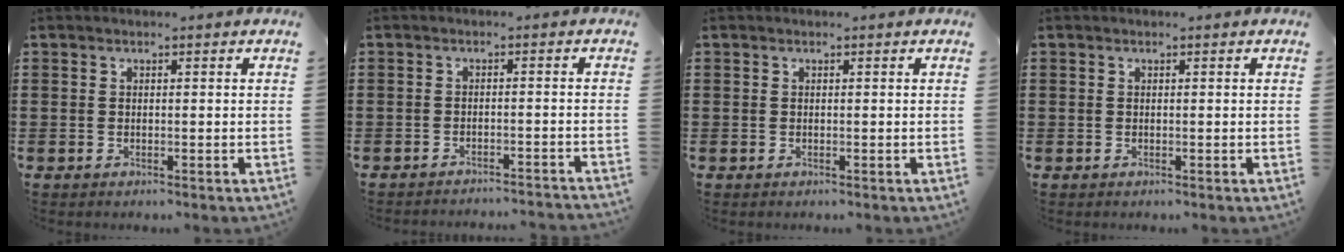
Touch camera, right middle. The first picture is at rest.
{"total": 2.3, "force": [-2.3, -0.1, 0.2], "torque": [-0.006, 0.003, -0.048]}
{"total": 0.0}
{"total": 0.0}